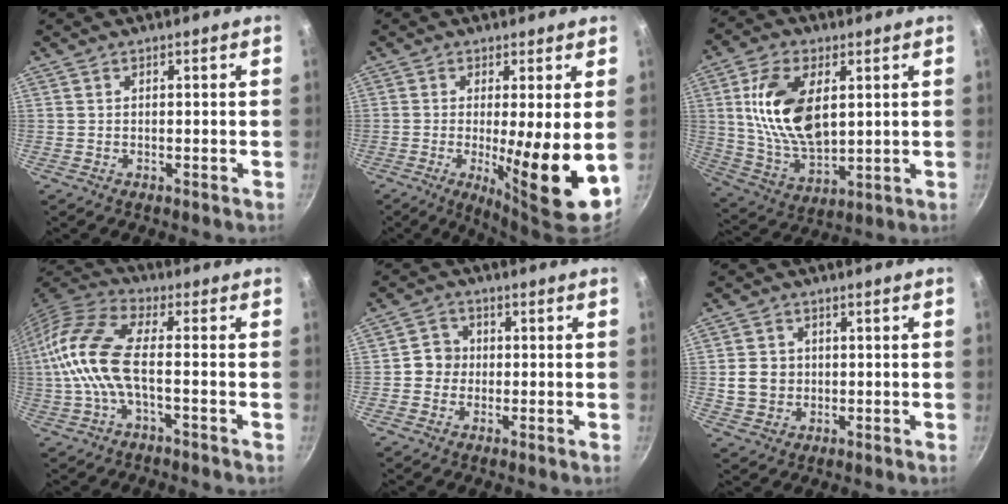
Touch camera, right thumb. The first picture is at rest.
{"total": 11.8, "force": [-1.0, 1.7, 11.6], "torque": [-0.179, -0.019, -0.011]}
{"total": 16.5, "force": [3.6, 9.4, 13.1], "torque": [-0.228, -0.017, 0.076]}
{"total": 13.3, "force": [-1.7, 5.6, 11.9], "torque": [-0.261, 0.028, -0.051]}
{"total": 4.5, "force": [-0.3, 4.3, 1.4], "torque": [0.006, 0.012, -0.015]}
{"total": 5.9, "force": [0.1, 5.3, 2.7], "torque": [-0.031, 0.006, 0.004]}